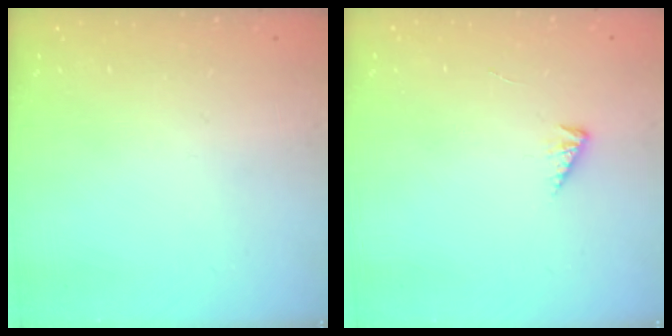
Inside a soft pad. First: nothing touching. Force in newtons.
{"total": 2.1, "press": 2.0, "slide": 0.5}